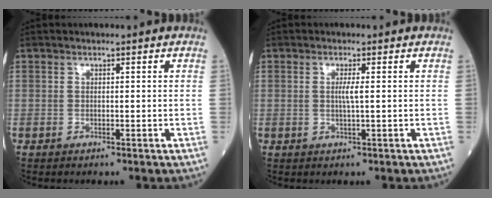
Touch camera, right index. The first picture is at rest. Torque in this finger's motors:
{"motor_torque": [0.20, 0.10, 0.17, 0.06]}